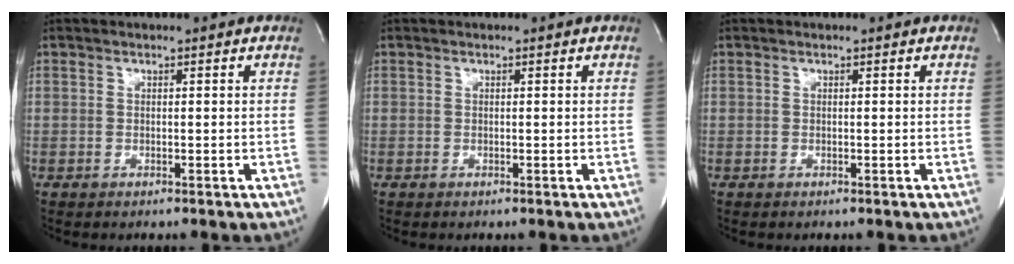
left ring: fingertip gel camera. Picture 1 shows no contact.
{"total": 0.0}
{"total": 0.0}